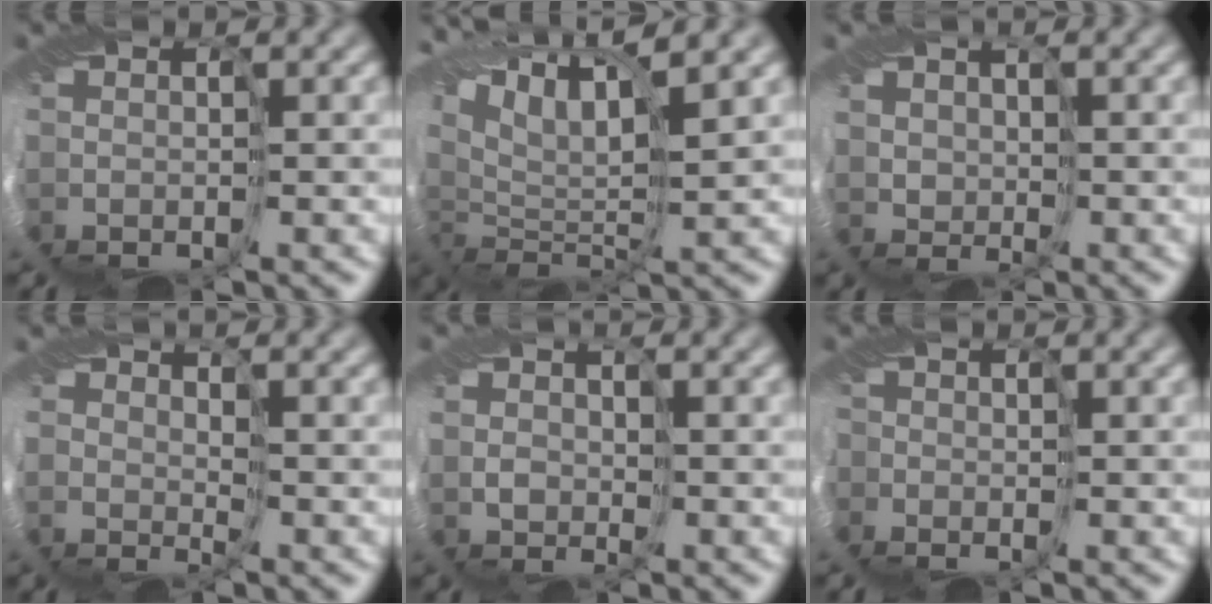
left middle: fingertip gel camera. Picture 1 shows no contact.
{"total": 8.6, "force": [6.2, 2.3, 5.5], "torque": [-0.131, 0.020, 0.111]}
{"total": 2.5, "force": [1.8, -0.1, -1.8], "torque": [0.019, 0.007, 0.038]}
{"total": 2.0, "force": [1.2, -0.9, -1.4], "torque": [0.017, 0.000, 0.023]}
{"total": 1.8, "force": [0.9, 0.0, -1.6], "torque": [0.021, 0.005, 0.018]}
{"total": 2.6, "force": [-1.4, 2.2, 0.3], "torque": [-0.017, -0.007, -0.014]}